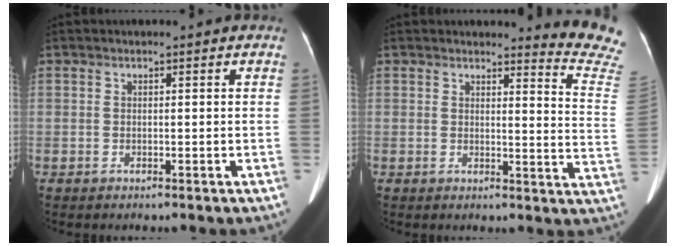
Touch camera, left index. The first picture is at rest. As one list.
[{"total": 10.2, "force": [10.1, -1.4, 0.4], "torque": [0.001, -0.134, 0.085]}]